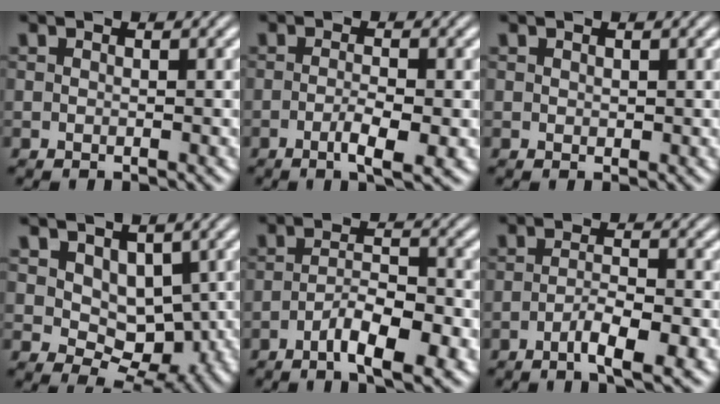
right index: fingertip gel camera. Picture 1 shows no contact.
{"total": 3.1, "force": [-1.3, 0.0, 2.8], "torque": [-0.045, -0.007, -0.021]}
{"total": 0.6, "force": [0.3, -0.6, -0.1], "torque": [0.008, -0.005, 0.014]}
{"total": 6.3, "force": [0.3, 4.6, 4.4], "torque": [-0.073, -0.034, 0.026]}
{"total": 4.9, "force": [-2.8, 0.9, 3.9], "torque": [-0.048, -0.008, -0.044]}
{"total": 3.6, "force": [-2.2, 0.0, 2.8], "torque": [-0.041, -0.008, -0.035]}